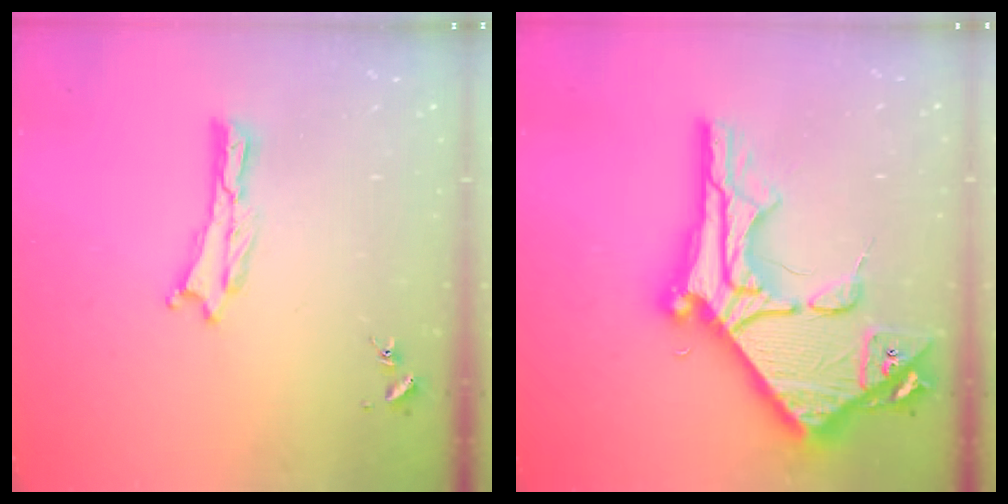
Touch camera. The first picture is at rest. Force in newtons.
{"total": 15.4, "press": 15.3, "slide": 1.5}